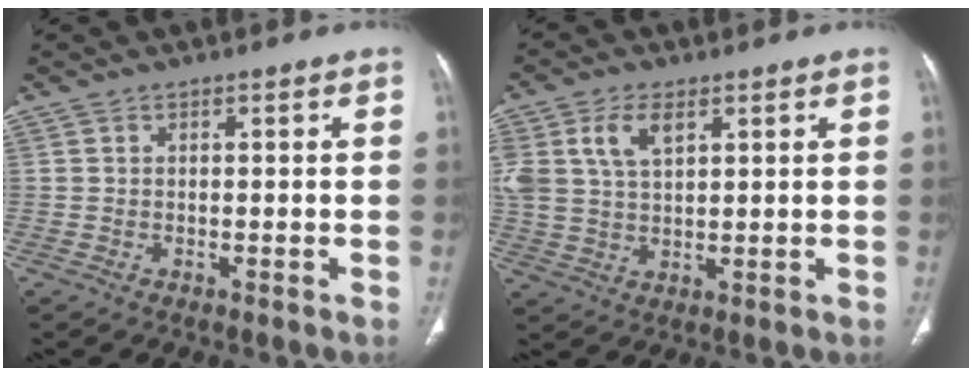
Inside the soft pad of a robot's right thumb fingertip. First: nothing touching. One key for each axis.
{"total": 8.7, "fx": 3.7, "fy": 4.9, "fz": 6.1, "tx": -0.125, "ty": -0.002, "tz": 0.075}